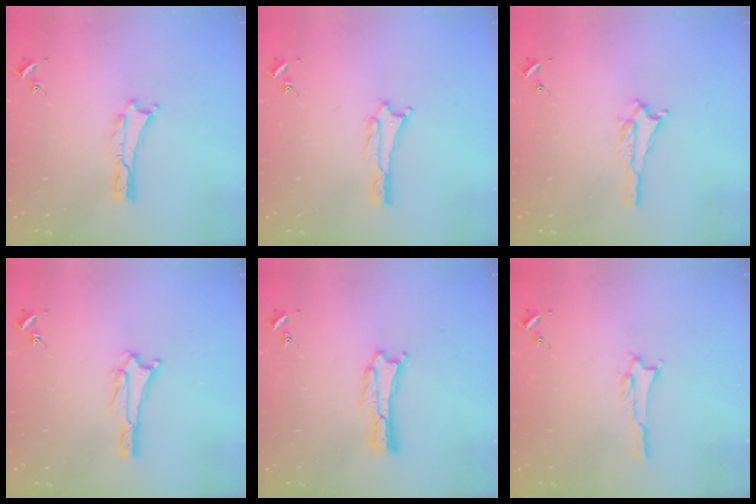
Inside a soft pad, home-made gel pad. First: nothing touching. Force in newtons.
{"total": 1.0, "press": 1.0, "slide": 0.2}
{"total": 1.5, "press": 1.4, "slide": 0.2}
{"total": 0.7, "press": 0.7, "slide": 0.1}
{"total": 0.6, "press": 0.5, "slide": 0.2}
{"total": 1.0, "press": 1.0, "slide": 0.2}